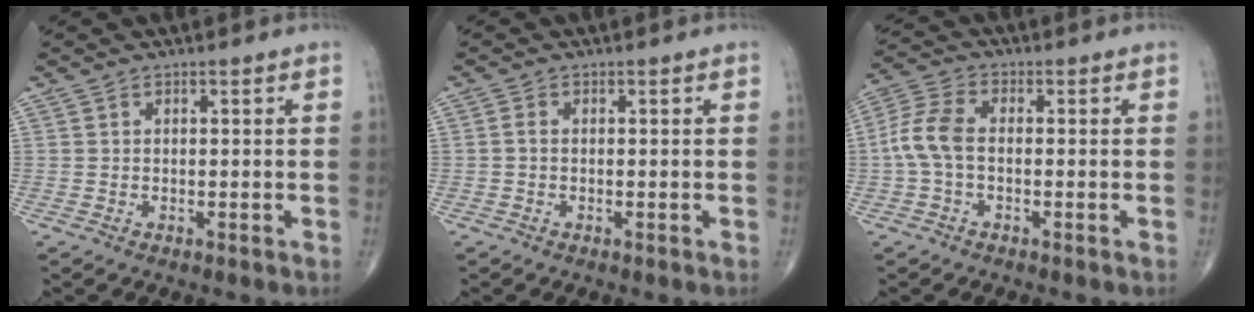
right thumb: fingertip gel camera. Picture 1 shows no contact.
{"total": 0.8, "force": [-0.2, 0.5, 0.7], "torque": [-0.012, 0.000, -0.006]}
{"total": 6.9, "force": [-0.8, 3.9, 5.7], "torque": [-0.130, 0.020, -0.024]}